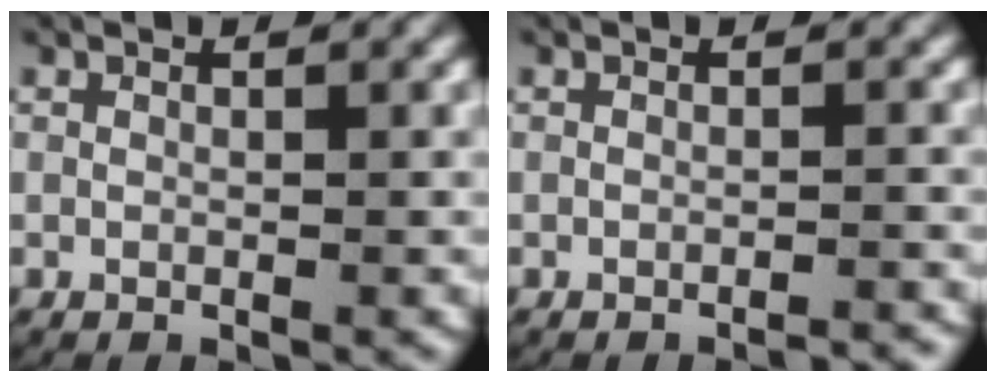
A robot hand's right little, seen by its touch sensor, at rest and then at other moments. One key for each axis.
{"total": 1.4, "fx": -1.4, "fy": 0.1, "fz": 0.5, "tx": -0.006, "ty": 0.001, "tz": -0.021}